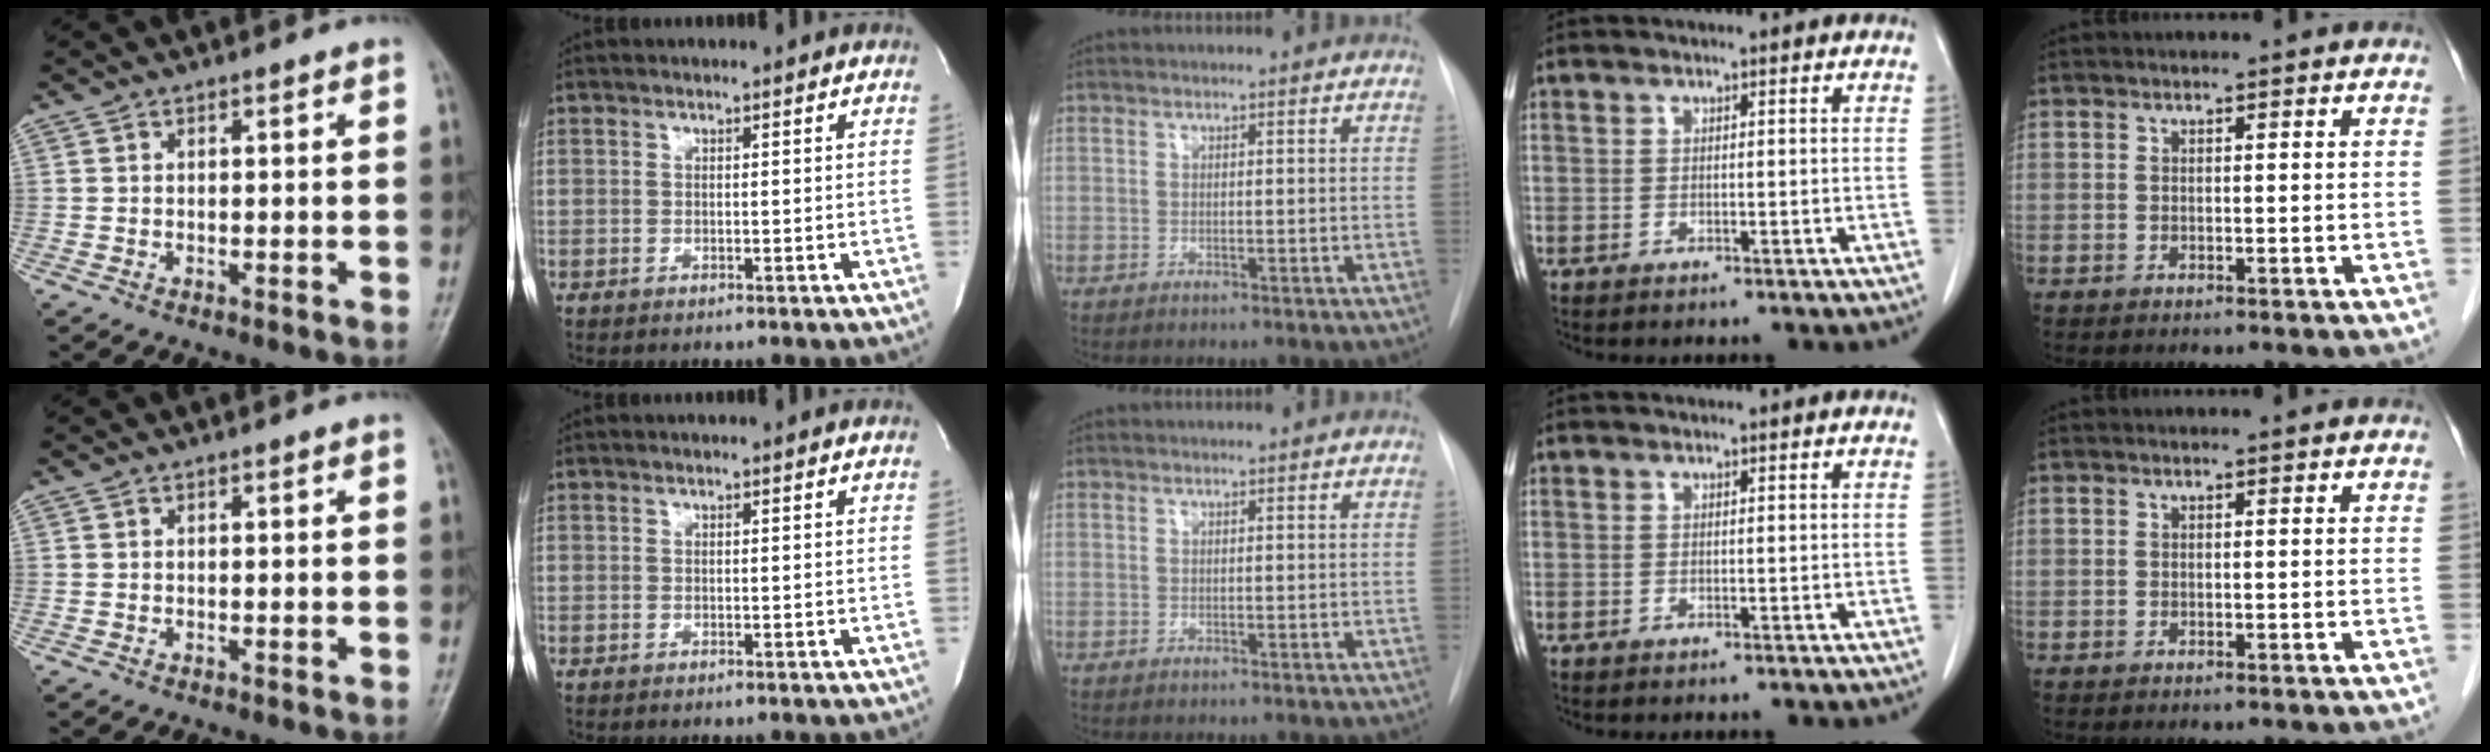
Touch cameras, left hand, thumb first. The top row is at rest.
{}